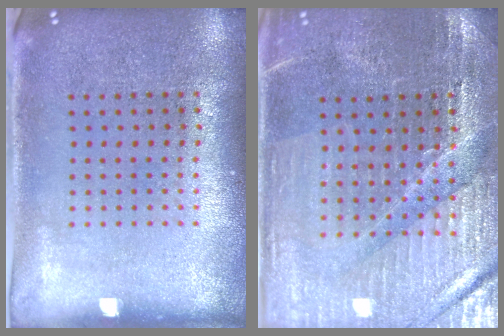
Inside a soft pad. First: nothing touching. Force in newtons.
{"total": 3.2, "press": 3.2, "slide": 0.5}